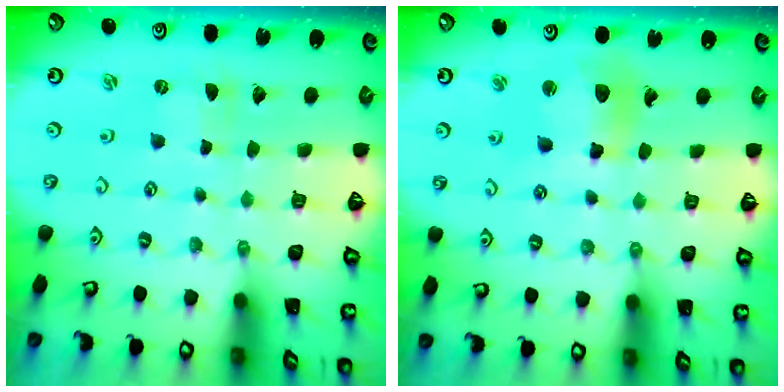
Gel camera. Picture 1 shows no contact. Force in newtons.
{"total": 10.6, "press": 10.4, "slide": 1.8}